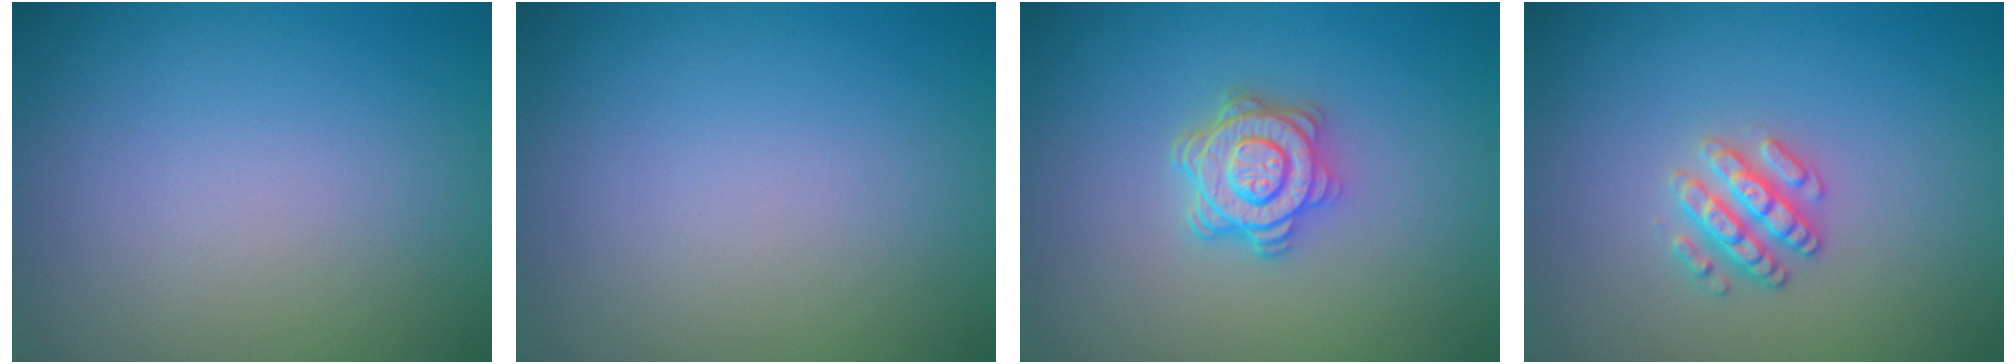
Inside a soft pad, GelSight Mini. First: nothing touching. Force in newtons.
{"total": 0.0}
{"total": 4.3, "press": 3.6, "slide": 2.3}
{"total": 2.5, "press": 2.5, "slide": 0.4}